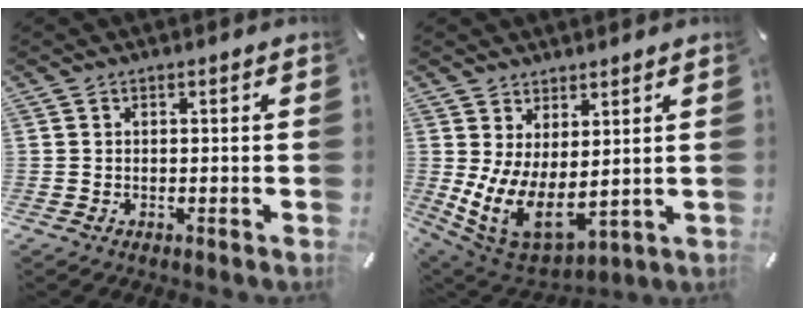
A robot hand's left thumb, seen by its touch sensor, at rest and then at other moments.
{"total": 10.0, "force": [1.0, 6.2, 7.8], "torque": [-0.157, -0.033, 0.030]}